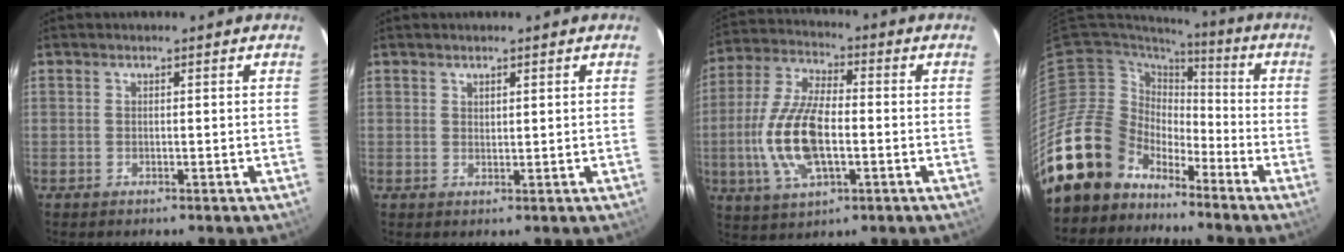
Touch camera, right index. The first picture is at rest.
{"total": 1.2, "force": [1.0, 0.4, 0.4], "torque": [-0.006, 0.000, 0.018]}
{"total": 14.7, "force": [-2.7, 6.4, 12.9], "torque": [-0.277, 0.000, -0.050]}
{"total": 14.6, "force": [-10.9, 9.5, 1.9], "torque": [-0.058, 0.025, -0.191]}